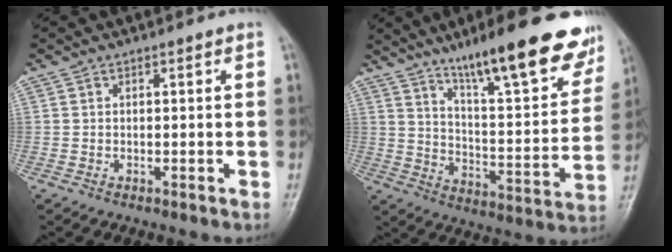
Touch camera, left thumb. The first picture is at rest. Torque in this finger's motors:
{"motor_torque": [0.78, 0.72, 1.41, -1.36, 0.14]}